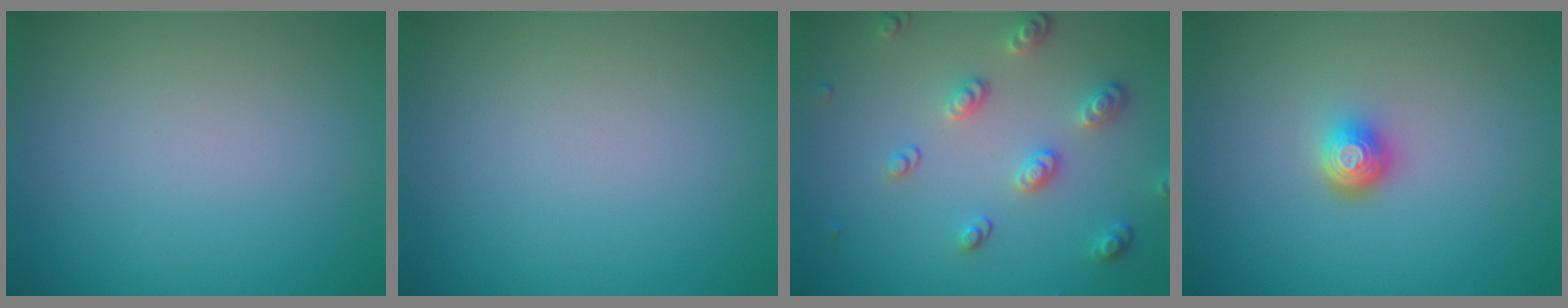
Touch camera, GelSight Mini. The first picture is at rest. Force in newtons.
{"total": 0.0}
{"total": 3.2, "press": 2.7, "slide": 1.8}
{"total": 2.0, "press": 1.5, "slide": 1.4}